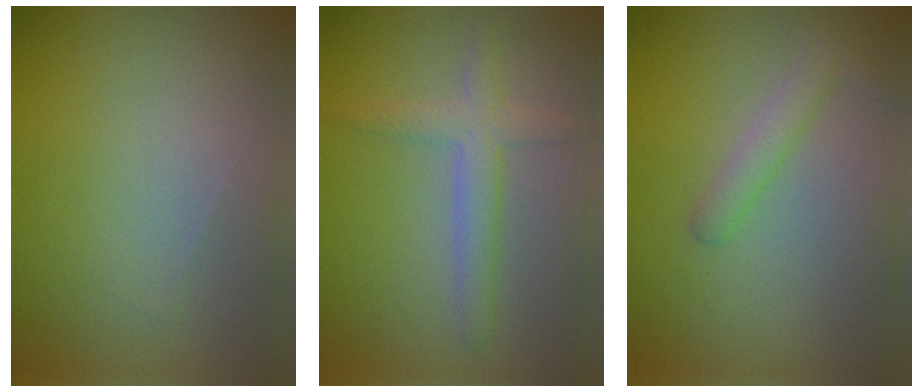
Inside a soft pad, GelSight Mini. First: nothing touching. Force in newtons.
{"total": 2.9, "press": 2.9, "slide": 0.2}
{"total": 1.9, "press": 1.9, "slide": 0.0}